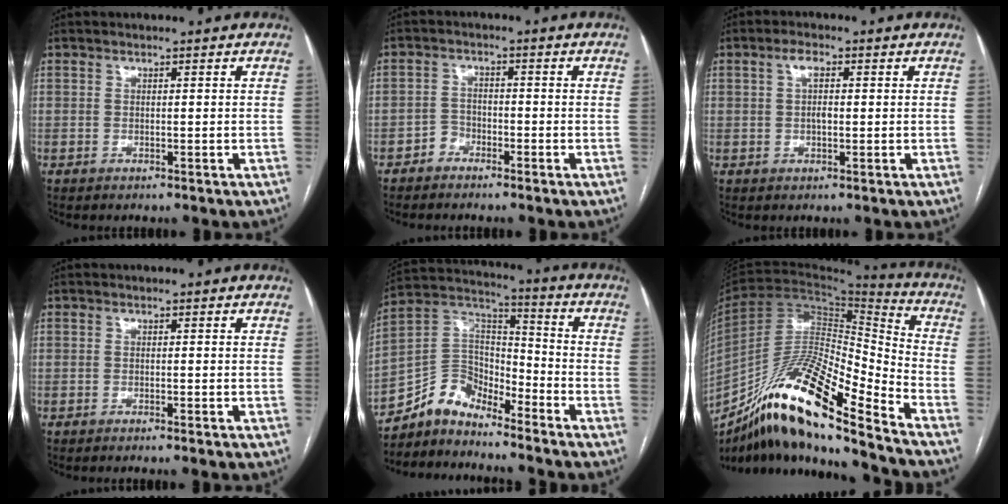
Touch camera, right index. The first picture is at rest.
{"total": 2.2, "force": [-1.7, 1.4, 0.1], "torque": [0.001, 0.007, -0.035]}
{"total": 2.8, "force": [0.5, 1.2, 2.4], "torque": [-0.047, 0.010, 0.010]}
{"total": 0.7, "force": [-0.5, -0.2, 0.5], "torque": [-0.008, 0.001, -0.010]}
{"total": 8.8, "force": [-8.0, 3.4, 1.5], "torque": [-0.036, 0.052, -0.159]}
{"total": 23.3, "force": [-16.3, 2.3, 16.5], "torque": [-0.301, -0.021, -0.300]}